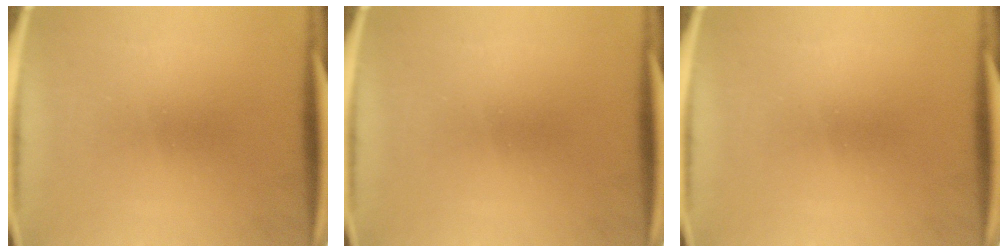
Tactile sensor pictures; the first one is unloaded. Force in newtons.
{"total": 0.0}
{"total": 0.0}